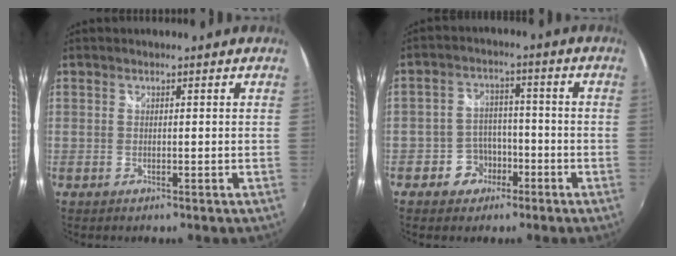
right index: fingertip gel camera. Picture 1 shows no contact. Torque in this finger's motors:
{"motor_torque": [0.58, 0.09, 0.20, 0.00]}